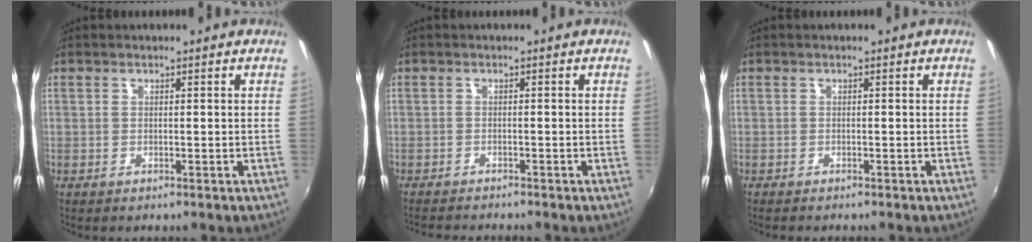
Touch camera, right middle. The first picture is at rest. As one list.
[{"total": 4.1, "force": [-3.9, 0.3, 1.2], "torque": [-0.034, -0.016, -0.066]}, {"total": 1.1, "force": [-1.0, 0.2, 0.4], "torque": [-0.009, -0.008, -0.017]}]